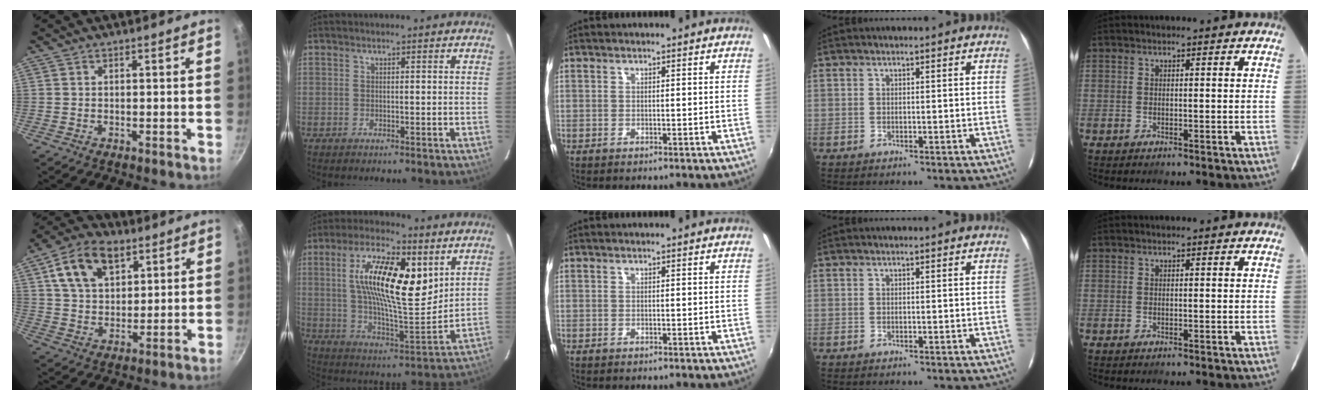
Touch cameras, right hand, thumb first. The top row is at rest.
{"thumb": {"total": 13.7, "force": [6.2, 8.7, 8.6], "torque": [-0.128, -0.010, 0.104]}, "index": {"total": 19.7, "force": [6.8, 6.5, 17.3], "torque": [-0.305, 0.006, 0.116]}}